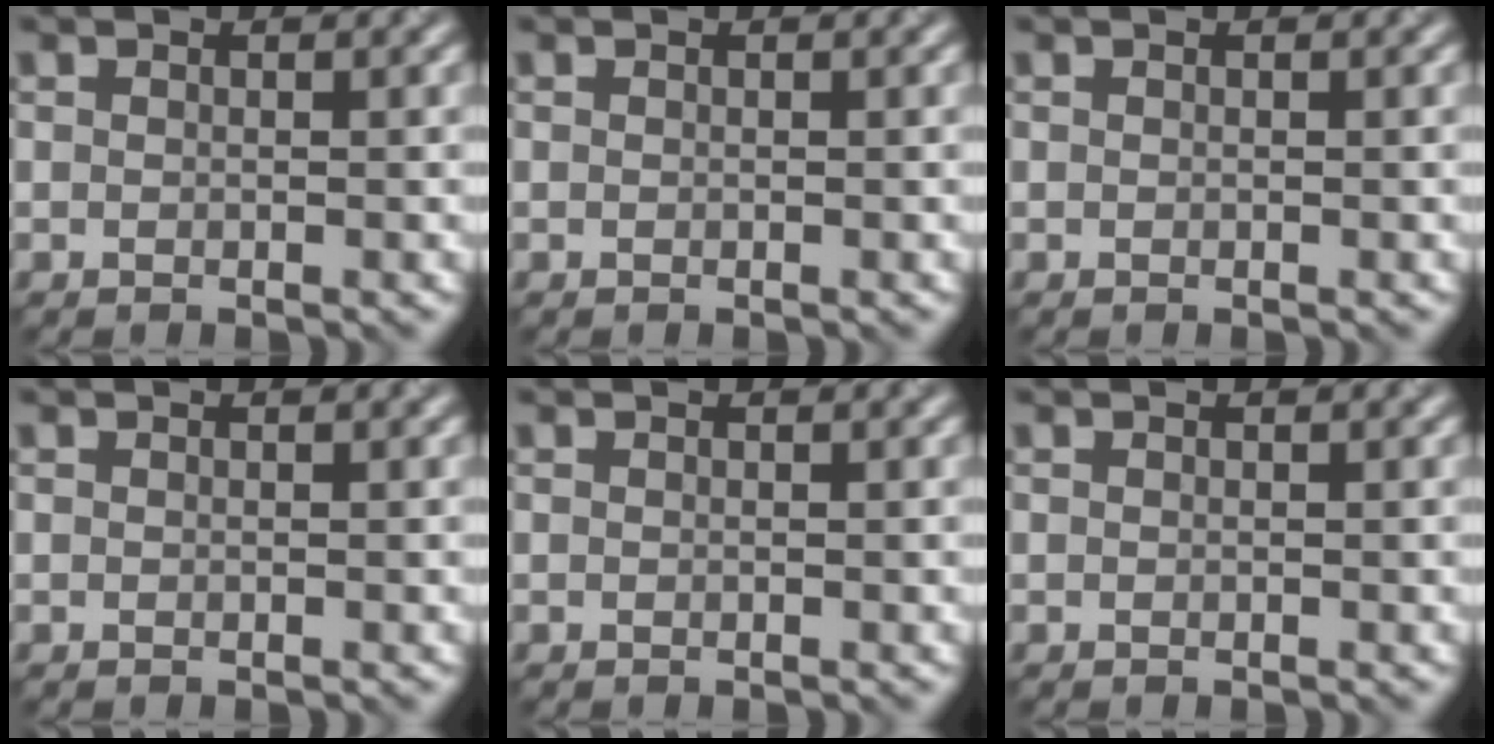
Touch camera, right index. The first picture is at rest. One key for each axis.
{"total": 0.0}
{"total": 0.0}
{"total": 0.0}
{"total": 0.0}
{"total": 0.0}